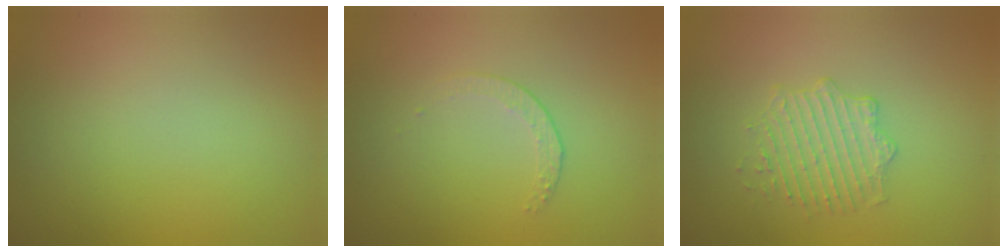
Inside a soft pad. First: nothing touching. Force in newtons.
{"total": 1.4, "press": 0.7, "slide": 1.2}
{"total": 2.3, "press": 1.6, "slide": 1.6}